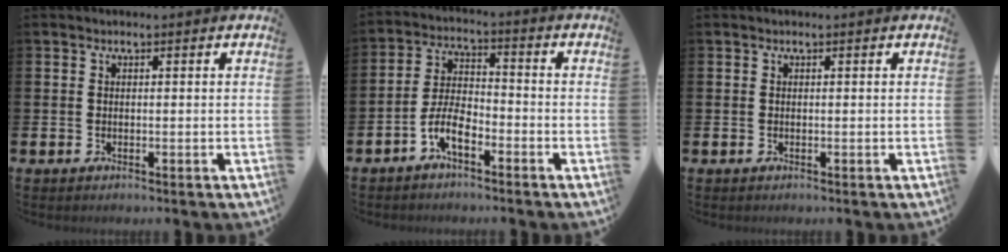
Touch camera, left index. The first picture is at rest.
{"total": 5.2, "force": [-3.1, 1.9, 3.7], "torque": [-0.089, 0.006, -0.063]}
{"total": 0.0}